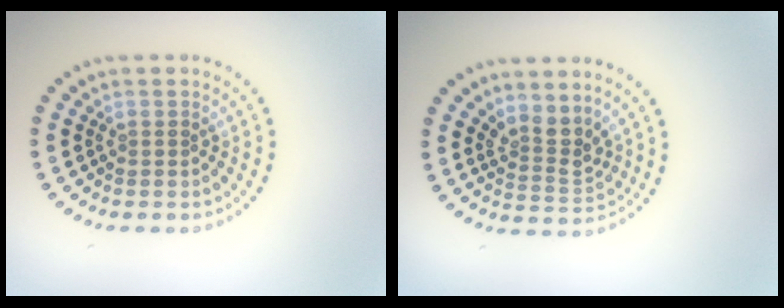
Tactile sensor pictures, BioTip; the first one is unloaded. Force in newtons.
{"total": 2.6, "press": 2.0, "slide": 1.8}